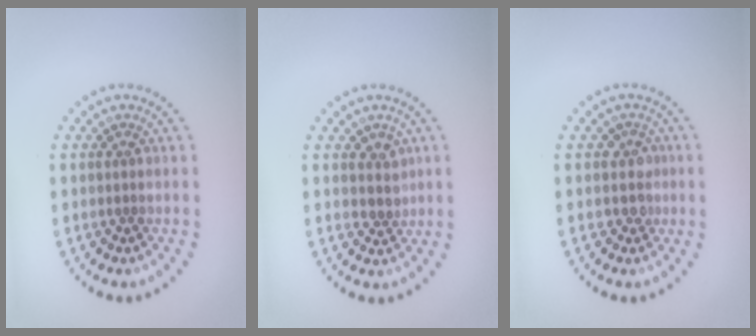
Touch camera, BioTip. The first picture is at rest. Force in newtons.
{"total": 1.7, "press": 1.3, "slide": 1.1}
{"total": 1.8, "press": 1.5, "slide": 1.0}